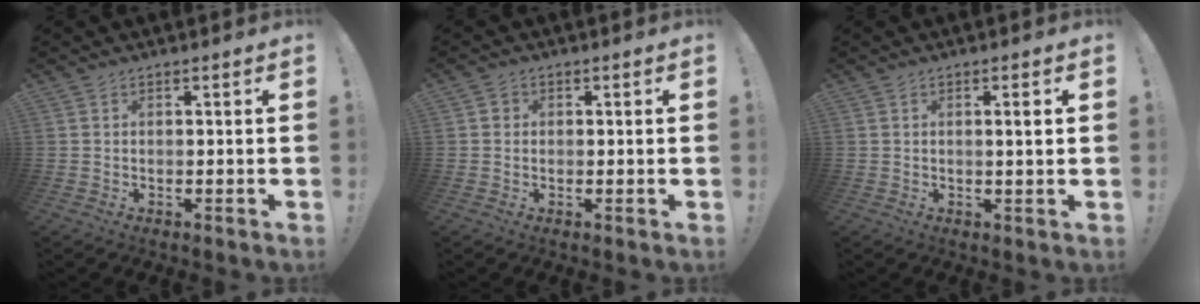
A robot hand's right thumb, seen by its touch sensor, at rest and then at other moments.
{"total": 1.8, "force": [-0.1, 1.7, 0.4], "torque": [-0.003, 0.004, -0.003]}
{"total": 3.1, "force": [0.6, 0.0, 3.0], "torque": [-0.041, -0.006, 0.003]}